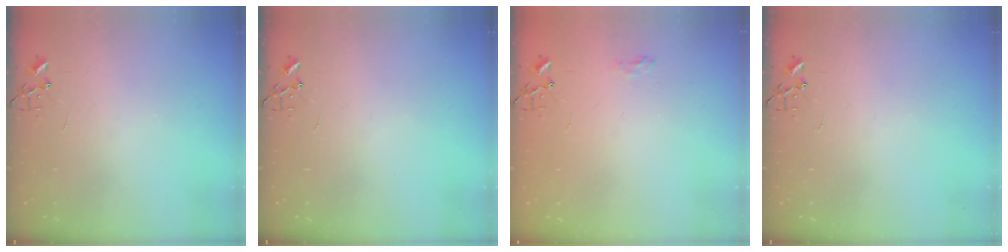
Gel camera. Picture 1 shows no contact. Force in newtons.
{"total": 0.0}
{"total": 6.5, "press": 6.5, "slide": 0.6}
{"total": 0.0}